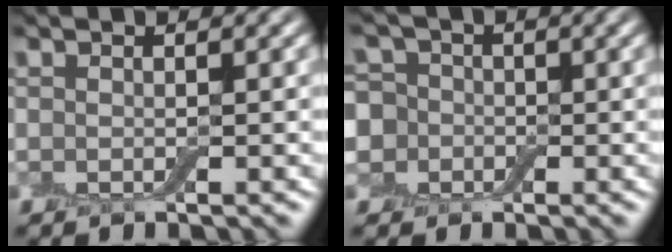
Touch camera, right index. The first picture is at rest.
{"total": 6.6, "force": [0.3, 5.9, 2.8], "torque": [-0.050, 0.037, -0.046]}